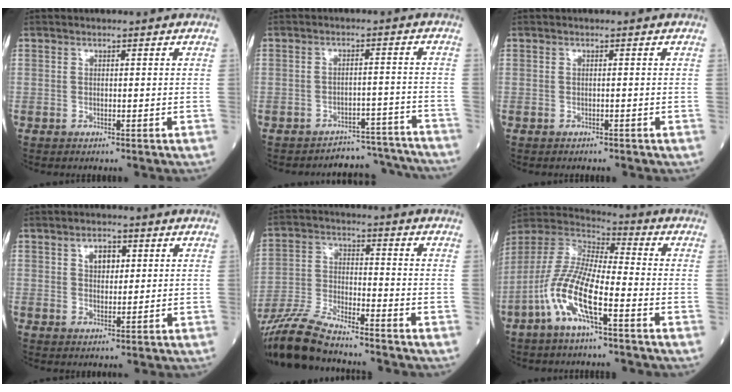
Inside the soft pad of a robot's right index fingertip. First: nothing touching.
{"total": 8.8, "force": [-8.5, 1.7, -1.6], "torque": [0.037, 0.042, -0.103]}
{"total": 0.6, "force": [-0.5, 0.2, 0.2], "torque": [-0.007, 0.000, -0.008]}
{"total": 3.5, "force": [1.3, 2.0, 2.5], "torque": [-0.040, 0.004, 0.023]}
{"total": 11.4, "force": [-10.4, 0.7, 4.8], "torque": [-0.094, -0.019, -0.197]}
{"total": 12.6, "force": [-5.4, 2.6, 11.1], "torque": [-0.241, 0.001, -0.110]}